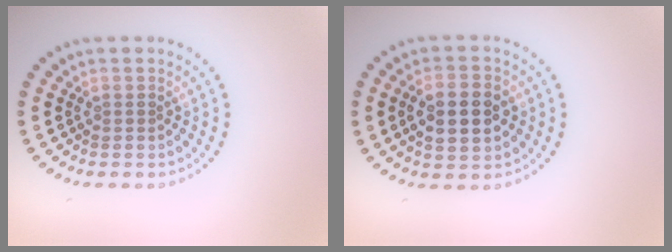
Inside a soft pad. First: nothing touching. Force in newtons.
{"total": 4.7, "press": 4.7, "slide": 0.4}